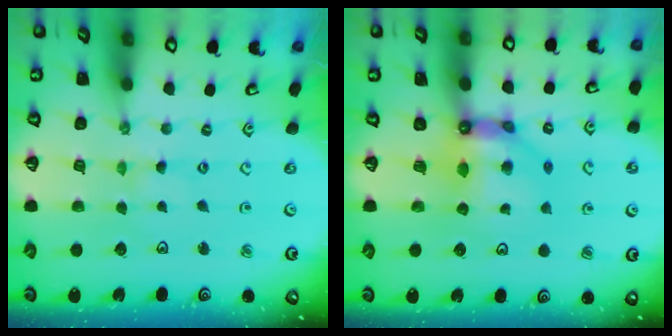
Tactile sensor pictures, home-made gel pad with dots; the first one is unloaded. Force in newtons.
{"total": 9.0, "press": 8.9, "slide": 1.2}